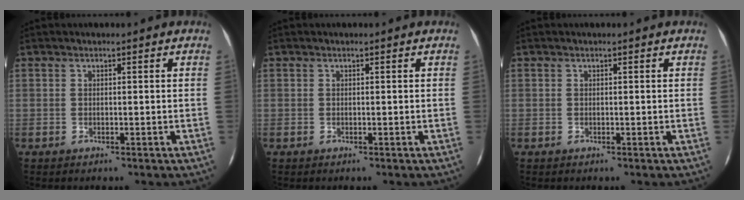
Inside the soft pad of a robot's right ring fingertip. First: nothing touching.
{"total": 0.0}
{"total": 0.0}